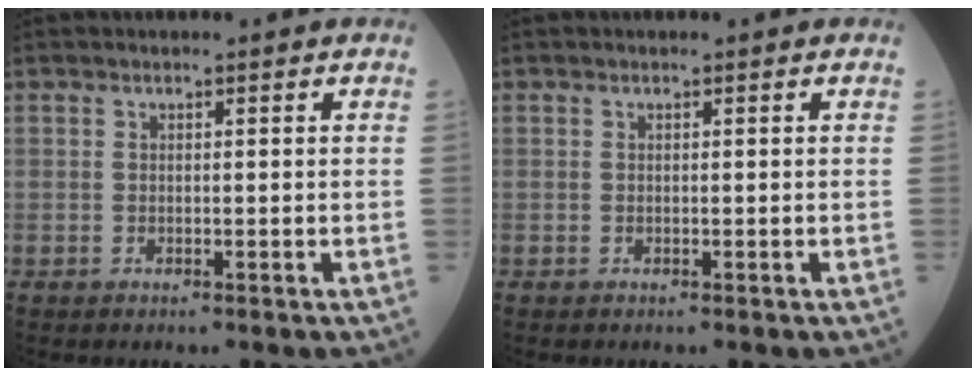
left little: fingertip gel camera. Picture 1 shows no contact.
{"total": 0.0}